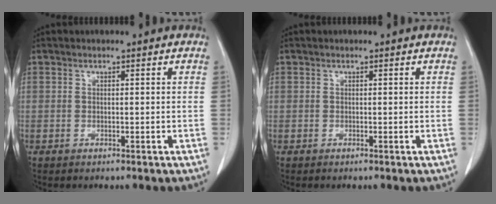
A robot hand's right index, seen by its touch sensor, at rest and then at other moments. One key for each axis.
{"total": 0.0}